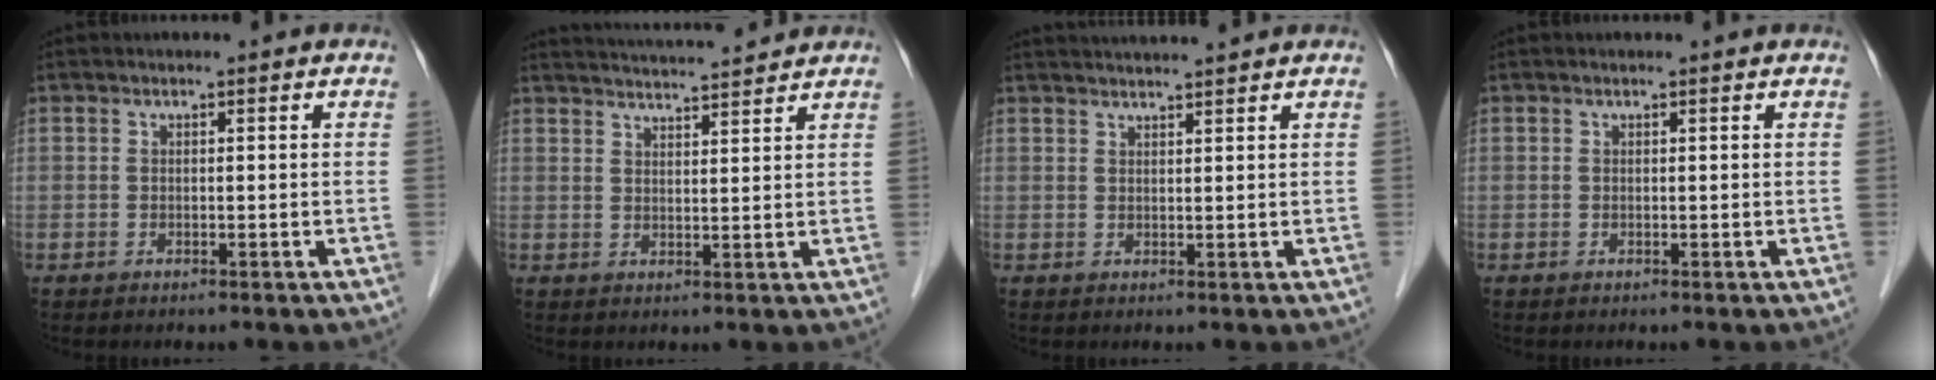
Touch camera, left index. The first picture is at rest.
{"total": 9.8, "force": [9.3, 0.2, 2.9], "torque": [-0.052, 0.019, 0.135]}
{"total": 6.2, "force": [5.9, -0.7, 1.8], "torque": [-0.029, 0.027, 0.083]}
{"total": 0.6, "force": [0.6, 0.0, 0.1], "torque": [-0.007, 0.000, 0.009]}